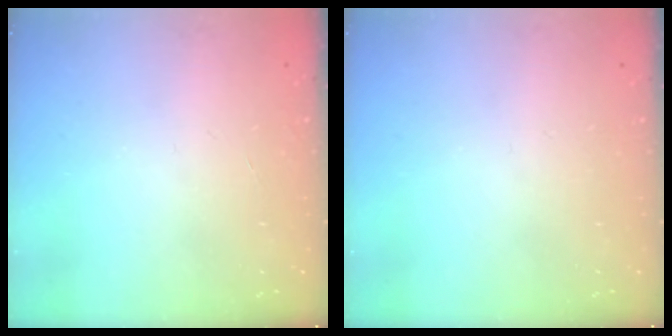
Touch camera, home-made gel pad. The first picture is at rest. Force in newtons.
{"total": 0.0}